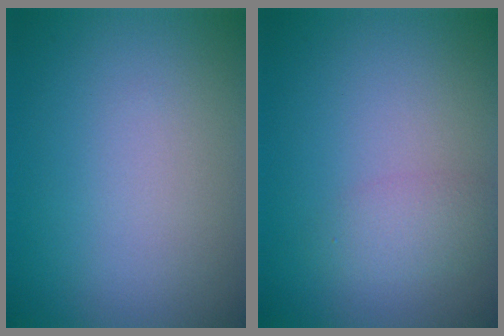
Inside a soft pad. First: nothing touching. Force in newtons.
{"total": 1.8, "press": 1.8, "slide": 0.1}